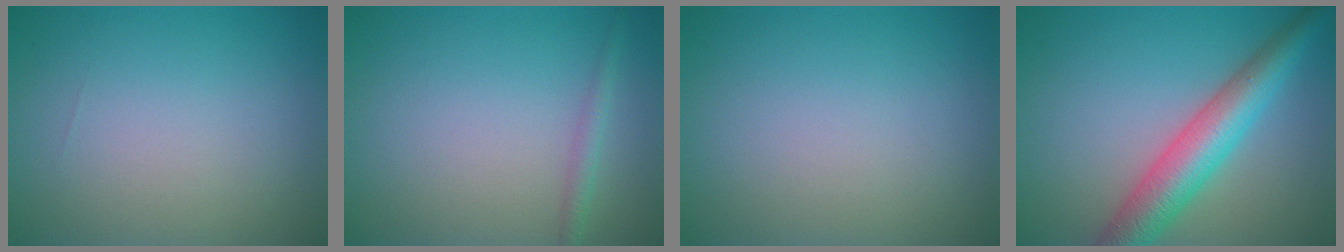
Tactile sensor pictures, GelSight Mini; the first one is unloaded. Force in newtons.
{"total": 1.3, "press": 1.3, "slide": 0.1}
{"total": 0.0}
{"total": 6.4, "press": 6.4, "slide": 0.1}